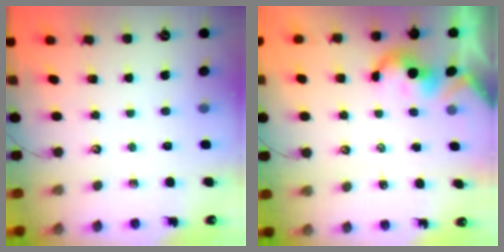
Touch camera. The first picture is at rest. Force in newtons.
{"total": 2.4, "press": 2.4, "slide": 0.3}